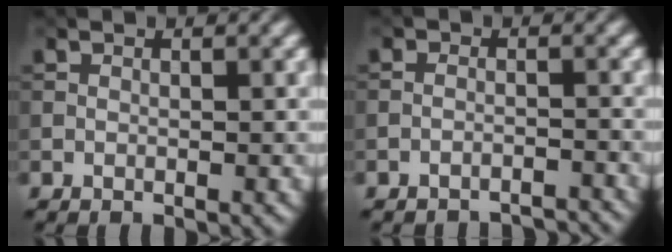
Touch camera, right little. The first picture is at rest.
{"total": 4.2, "force": [-4.1, 0.6, 0.4], "torque": [-0.005, 0.004, -0.061]}